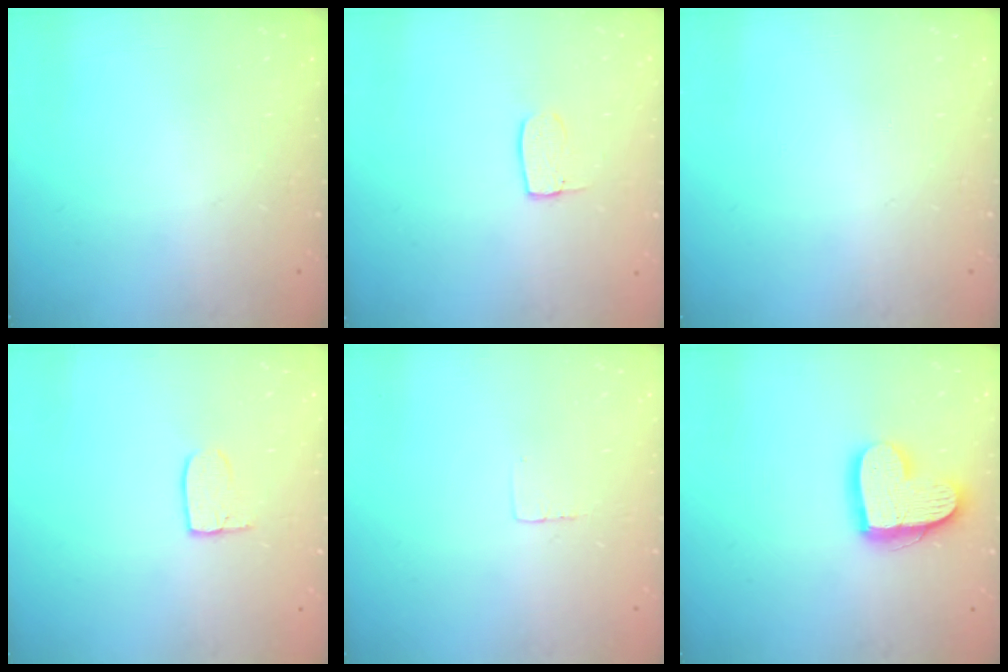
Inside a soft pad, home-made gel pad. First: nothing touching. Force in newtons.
{"total": 6.0, "press": 6.0, "slide": 0.4}
{"total": 0.0}
{"total": 4.9, "press": 4.9, "slide": 0.3}
{"total": 2.3, "press": 2.3, "slide": 0.1}
{"total": 15.7, "press": 15.7, "slide": 1.4}